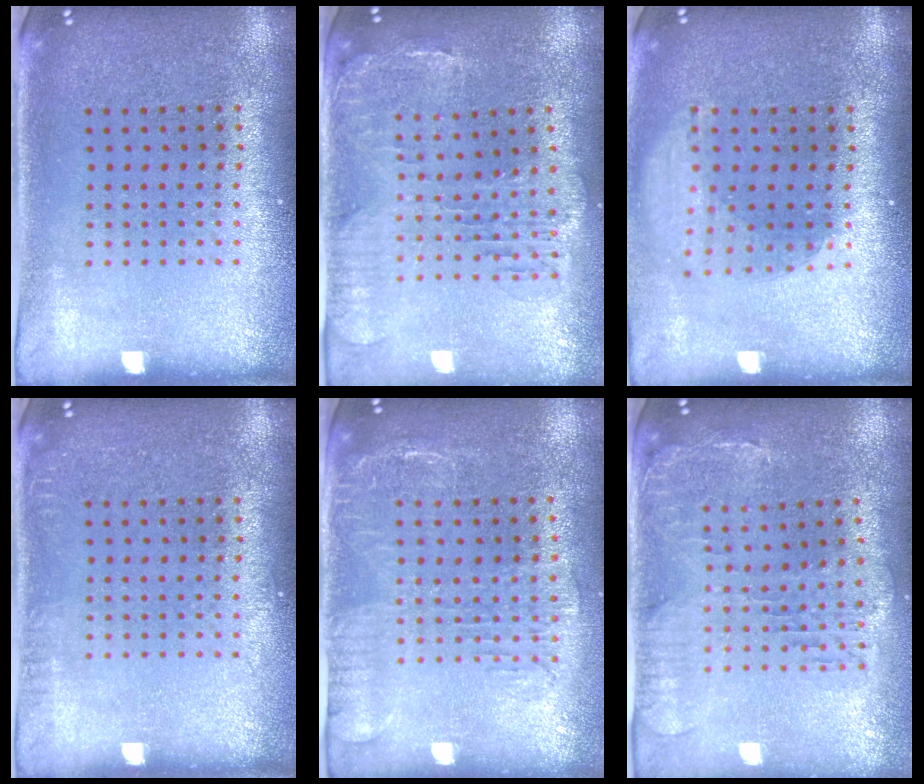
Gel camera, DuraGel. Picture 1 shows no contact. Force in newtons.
{"total": 1.6, "press": 1.5, "slide": 0.5}
{"total": 1.9, "press": 1.4, "slide": 1.2}
{"total": 0.7, "press": 0.7, "slide": 0.1}
{"total": 1.9, "press": 1.6, "slide": 1.1}
{"total": 0.7, "press": 0.6, "slide": 0.2}